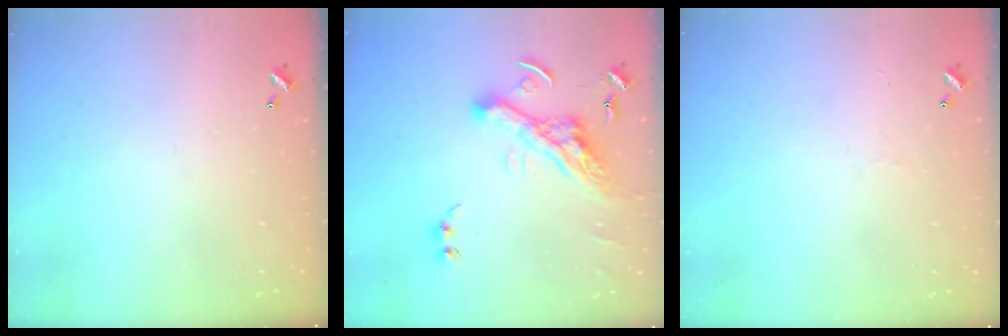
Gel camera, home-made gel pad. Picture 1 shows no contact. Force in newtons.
{"total": 9.9, "press": 9.7, "slide": 1.9}
{"total": 2.7, "press": 2.6, "slide": 0.5}